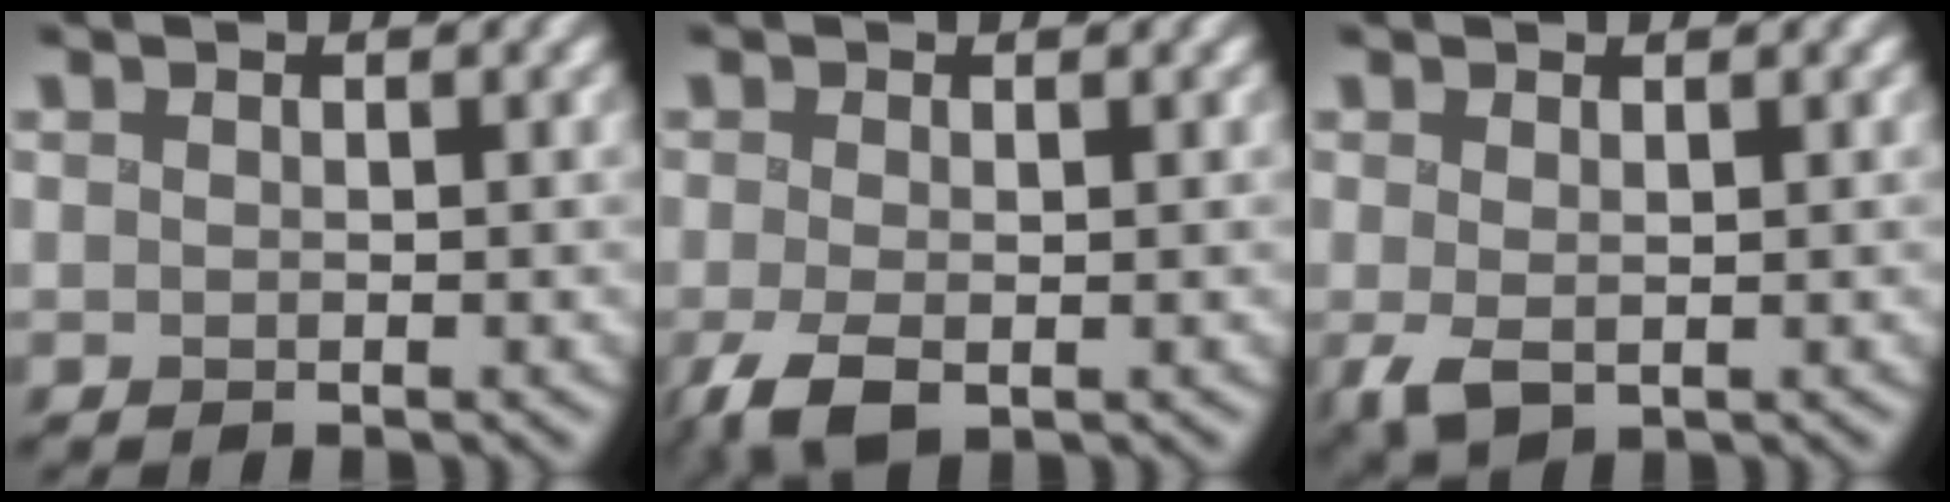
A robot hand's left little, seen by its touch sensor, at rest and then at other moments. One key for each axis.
{"total": 3.1, "fx": -1.2, "fy": 1.5, "fz": 2.4, "tx": -0.055, "ty": -0.006, "tz": -0.024}
{"total": 2.1, "fx": 0.1, "fy": 1.1, "fz": 1.8, "tx": -0.036, "ty": -0.001, "tz": 0.001}